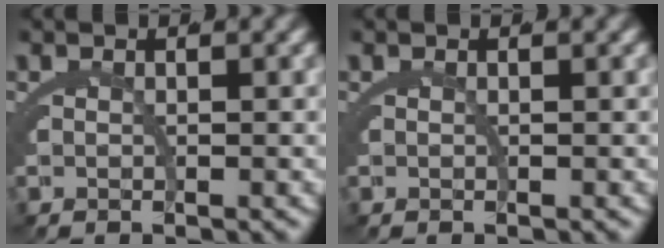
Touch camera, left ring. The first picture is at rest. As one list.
[{"total": 0.0}]